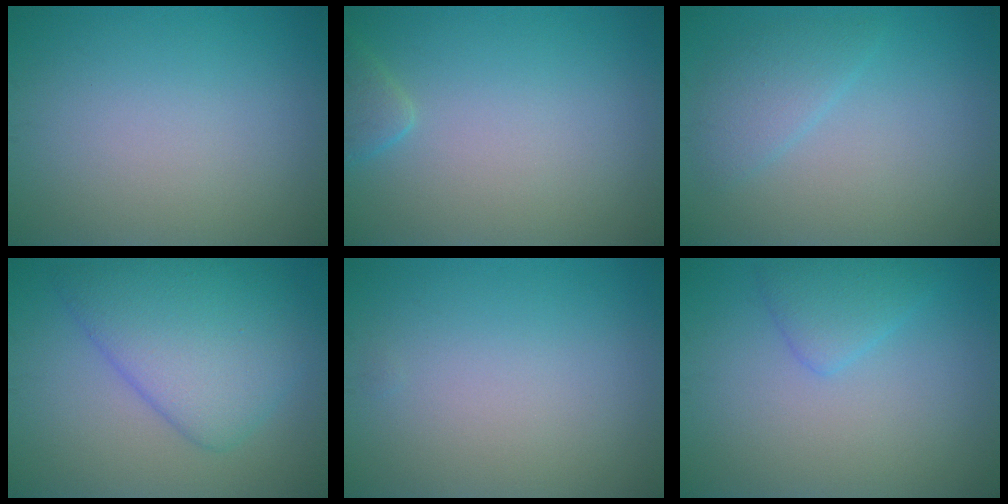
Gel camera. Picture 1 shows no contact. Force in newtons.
{"total": 1.5, "press": 1.5, "slide": 0.2}
{"total": 2.3, "press": 2.3, "slide": 0.3}
{"total": 7.2, "press": 7.2, "slide": 0.3}
{"total": 0.0}
{"total": 2.2, "press": 2.2, "slide": 0.1}